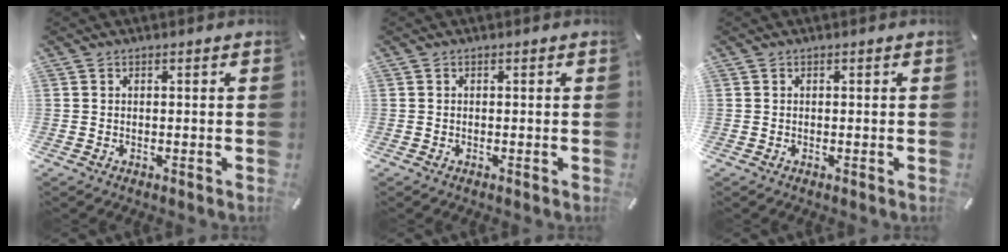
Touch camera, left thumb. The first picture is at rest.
{"total": 0.0}
{"total": 0.0}